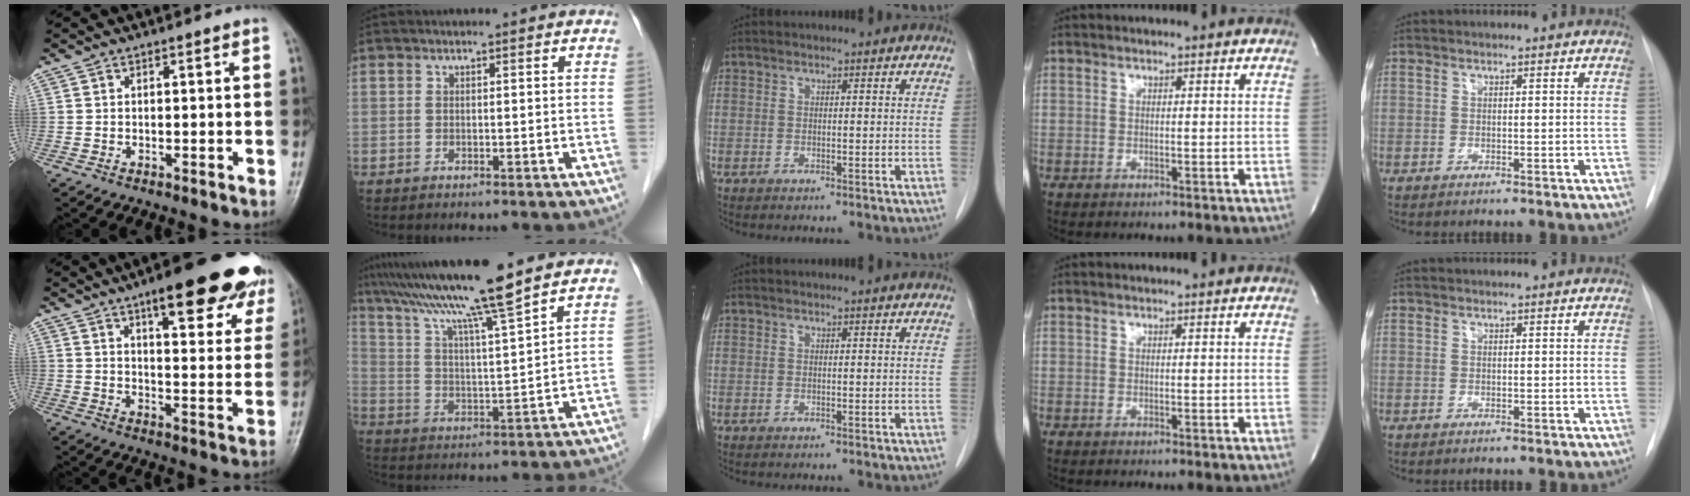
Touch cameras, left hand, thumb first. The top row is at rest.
{"thumb": {"total": 22.5, "force": [14.8, 6.6, 15.6], "torque": [-0.165, -0.046, 0.186]}, "index": {"total": 13.7, "force": [11.1, -1.8, 7.8], "torque": [-0.140, 0.008, 0.193]}}